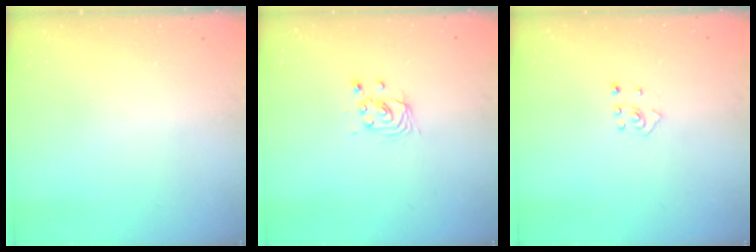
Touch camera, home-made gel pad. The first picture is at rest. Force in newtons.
{"total": 2.7, "press": 2.7, "slide": 0.2}
{"total": 3.6, "press": 3.6, "slide": 0.6}